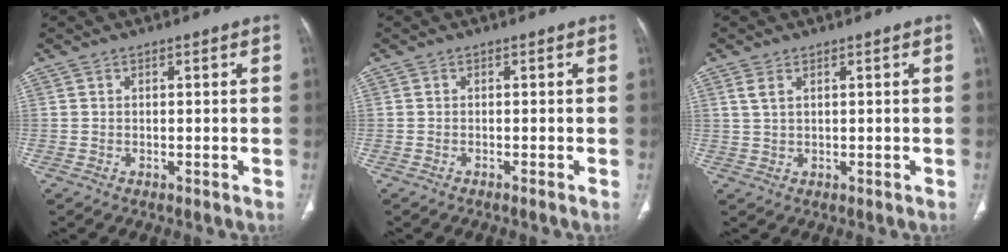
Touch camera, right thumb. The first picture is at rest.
{"total": 0.6, "force": [-0.1, 0.0, -0.6], "torque": [0.009, 0.006, -0.001]}
{"total": 2.0, "force": [1.0, 1.1, 1.4], "torque": [-0.035, 0.006, 0.027]}